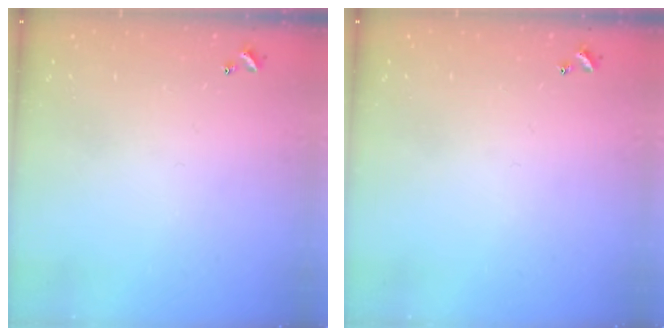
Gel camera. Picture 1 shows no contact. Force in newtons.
{"total": 0.0}